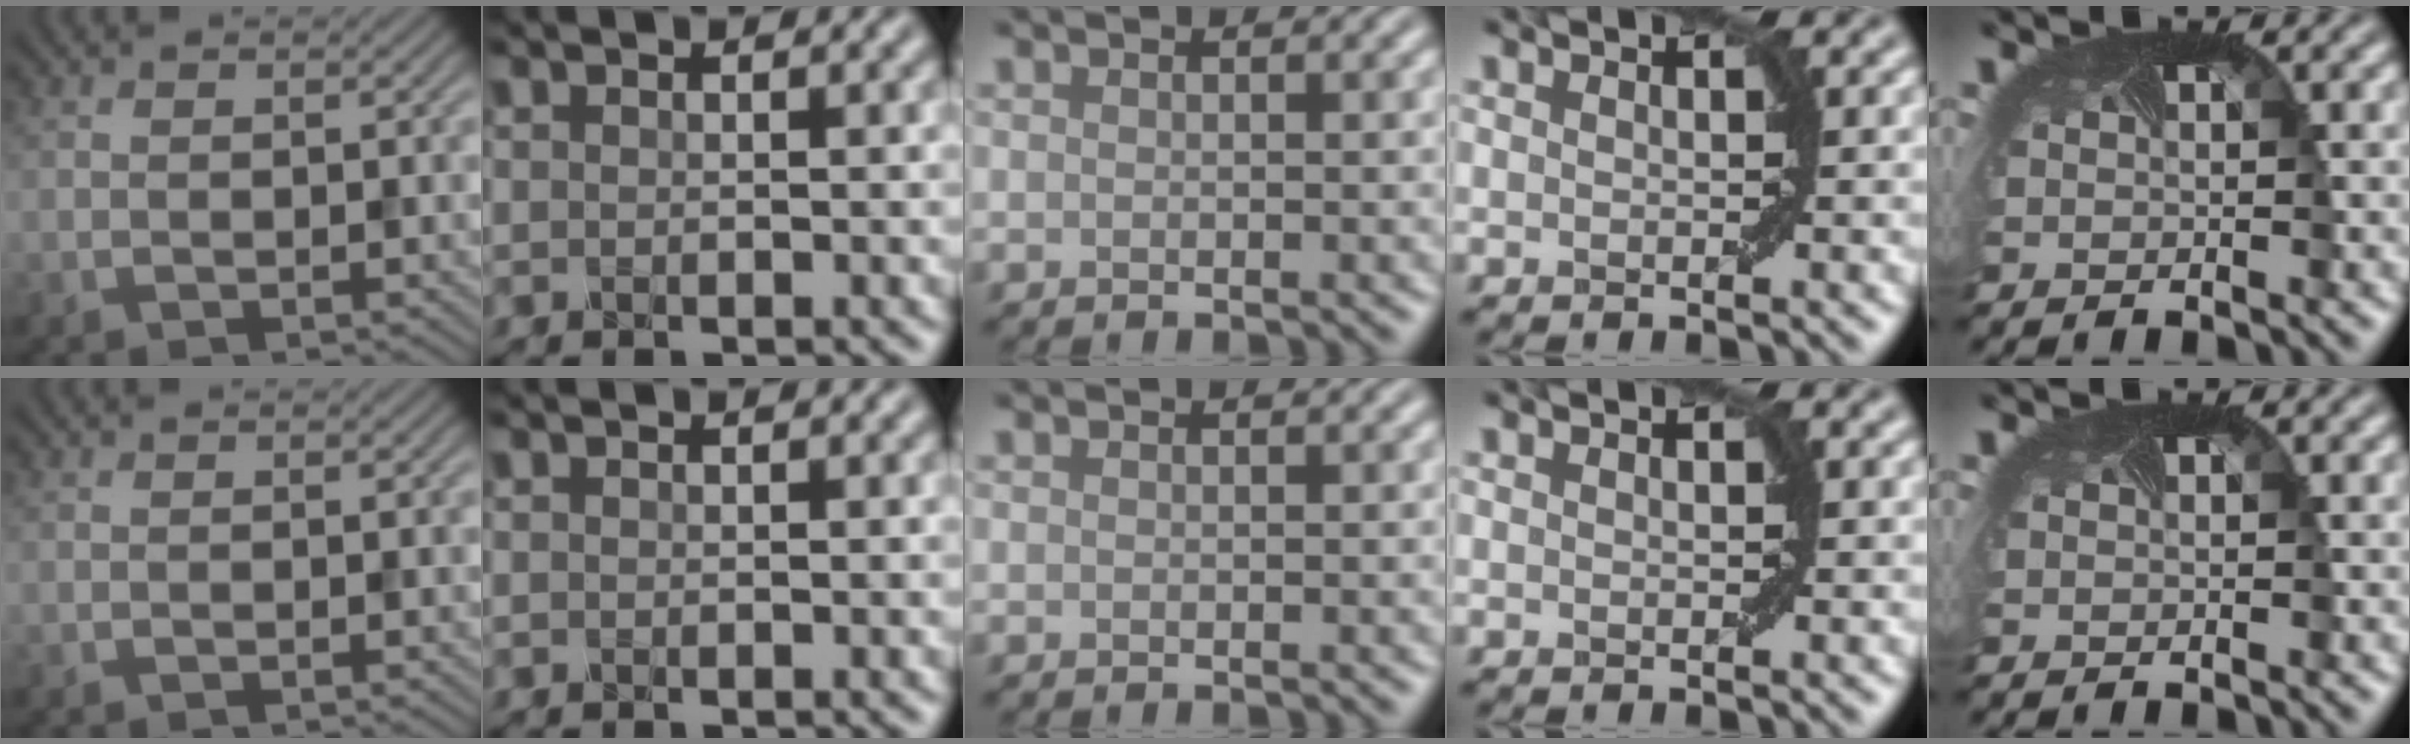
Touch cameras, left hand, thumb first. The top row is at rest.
{}